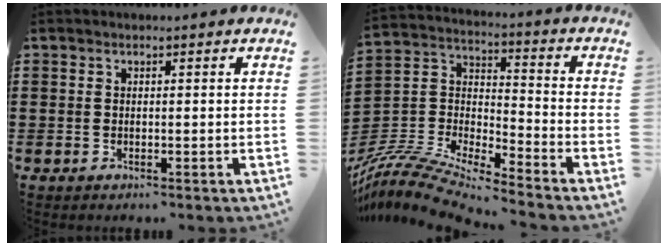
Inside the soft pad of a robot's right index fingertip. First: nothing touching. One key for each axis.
{"total": 8.9, "fx": -8.5, "fy": 0.6, "fz": 2.7, "tx": -0.072, "ty": -0.004, "tz": -0.176}